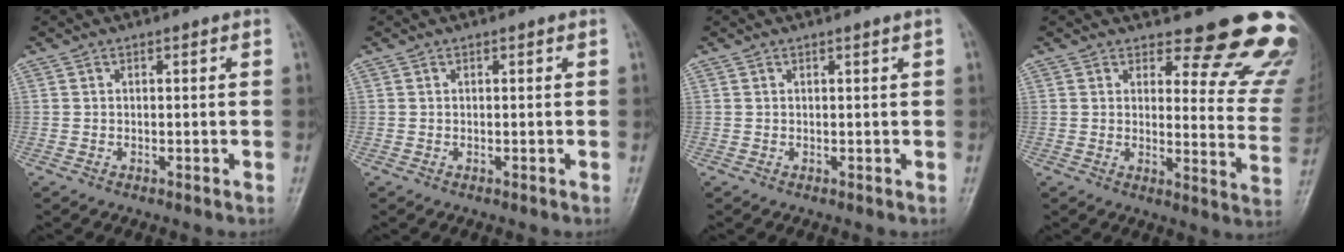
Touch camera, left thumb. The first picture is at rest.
{"total": 0.0}
{"total": 0.8, "force": [0.4, -0.4, 0.7], "torque": [-0.019, -0.005, 0.010]}
{"total": 17.0, "force": [15.0, 5.5, 5.6], "torque": [0.000, -0.138, 0.153]}